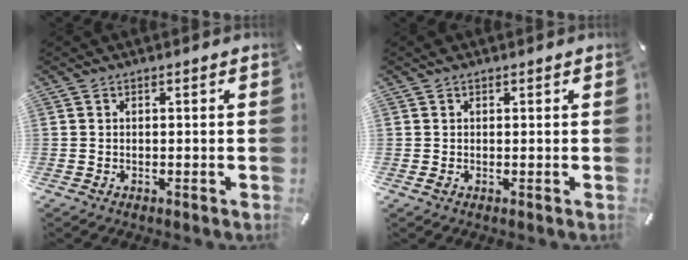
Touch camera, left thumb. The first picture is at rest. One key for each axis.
{"total": 1.1, "fx": 0.6, "fy": 0.9, "fz": 0.3, "tx": 0.001, "ty": 0.001, "tz": 0.009}